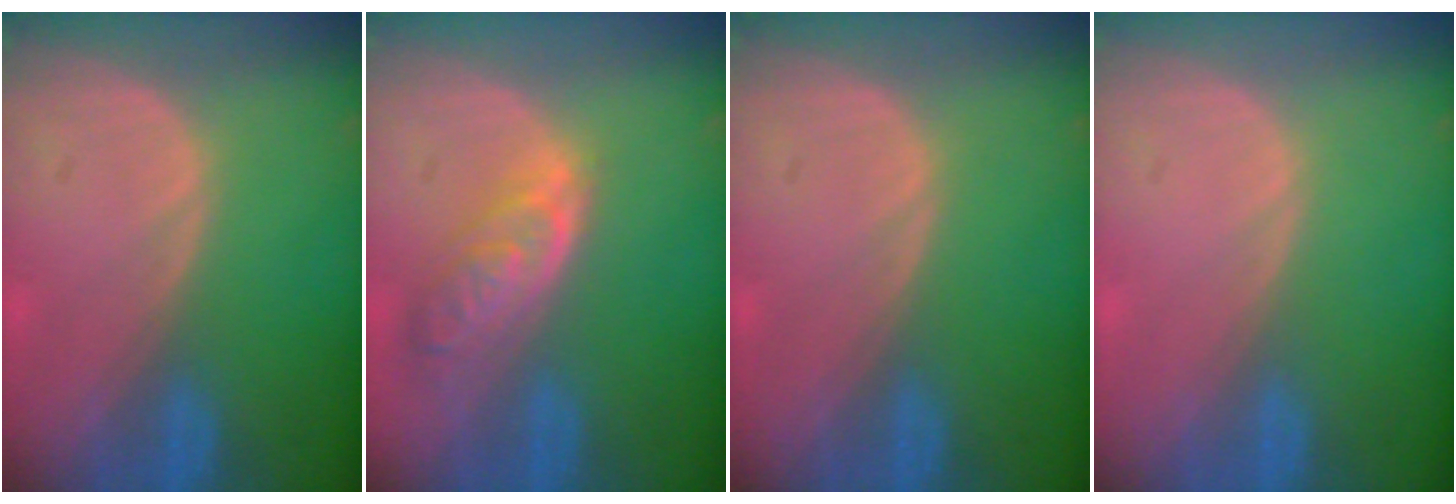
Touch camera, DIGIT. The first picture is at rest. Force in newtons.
{"total": 6.3, "press": 5.7, "slide": 2.8}
{"total": 0.0}
{"total": 0.0}